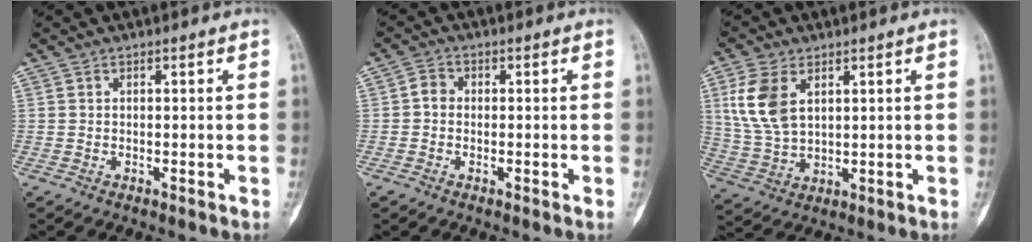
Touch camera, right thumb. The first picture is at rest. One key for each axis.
{"total": 2.4, "fx": -0.3, "fy": 2.1, "fz": 1.3, "tx": -0.017, "ty": 0.005, "tz": -0.015}
{"total": 9.9, "fx": 3.5, "fy": 5.9, "fz": 7.2, "tx": -0.145, "ty": -0.007, "tz": 0.076}